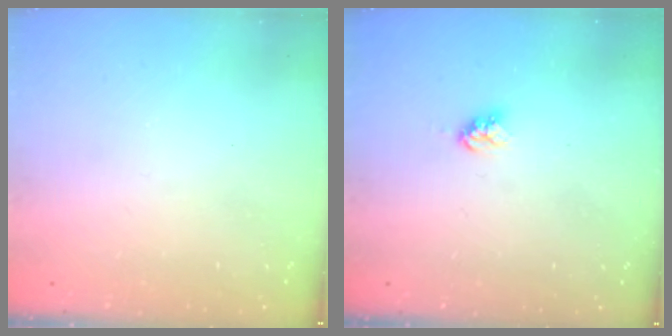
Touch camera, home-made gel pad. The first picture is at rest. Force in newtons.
{"total": 3.9, "press": 3.9, "slide": 0.4}